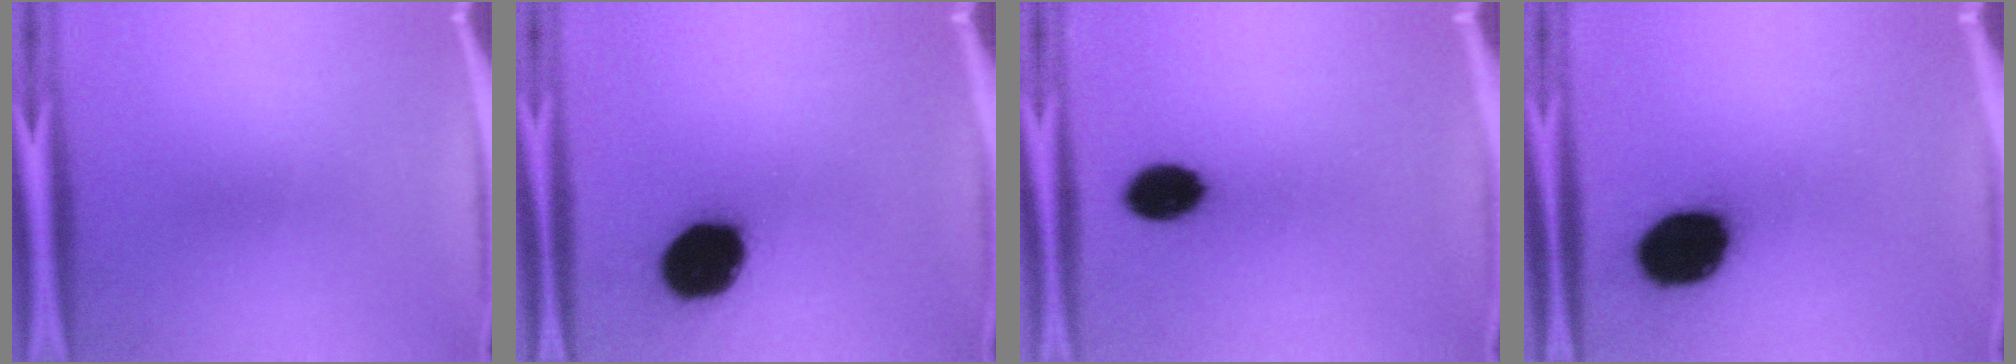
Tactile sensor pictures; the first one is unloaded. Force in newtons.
{"total": 19.4}
{"total": 8.7}
{"total": 19.0}